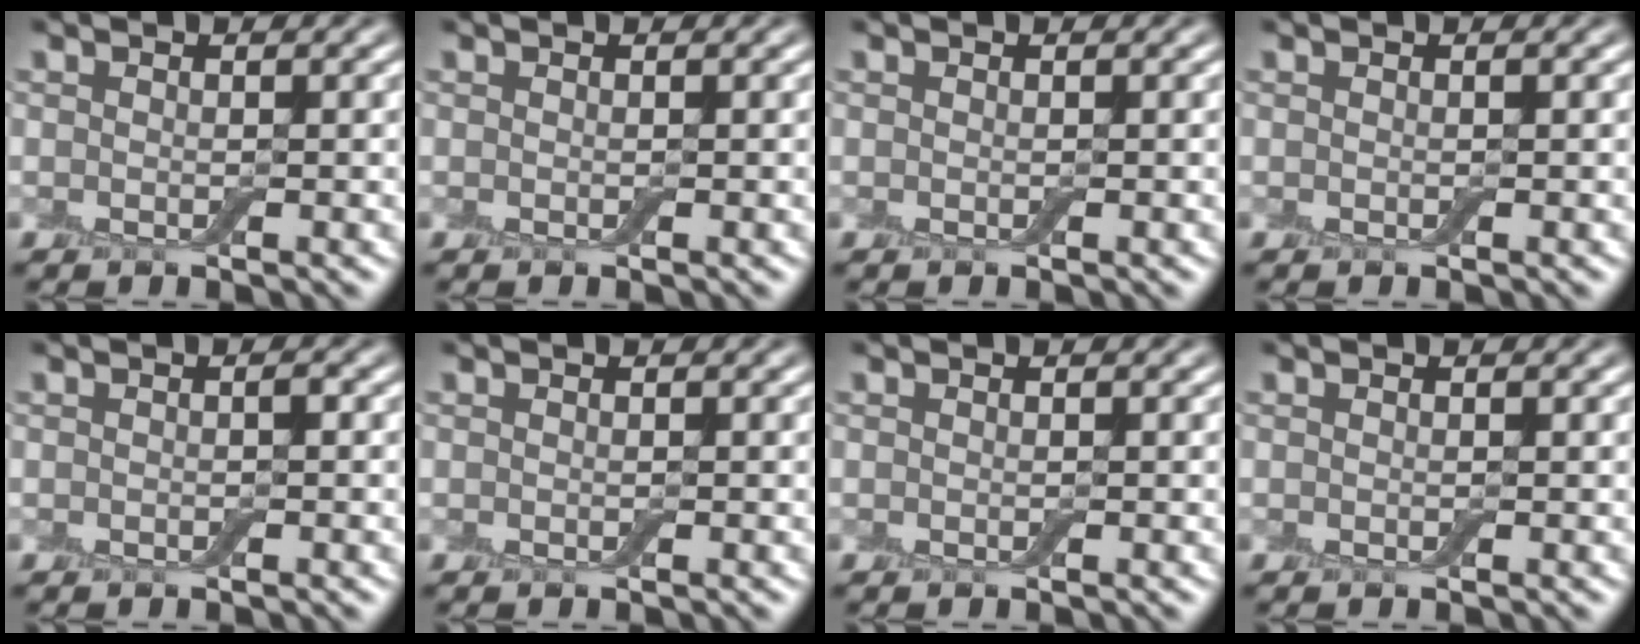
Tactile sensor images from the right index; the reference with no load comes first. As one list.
[{"total": 0.0}, {"total": 0.0}, {"total": 0.0}, {"total": 0.6, "force": [0.0, 0.2, 0.5], "torque": [-0.010, 0.001, 0.000]}, {"total": 0.0}, {"total": 0.0}, {"total": 0.0}]